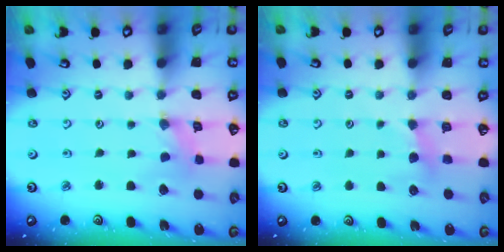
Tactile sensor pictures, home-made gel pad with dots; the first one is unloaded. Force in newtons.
{"total": 2.8, "press": 2.8, "slide": 0.5}